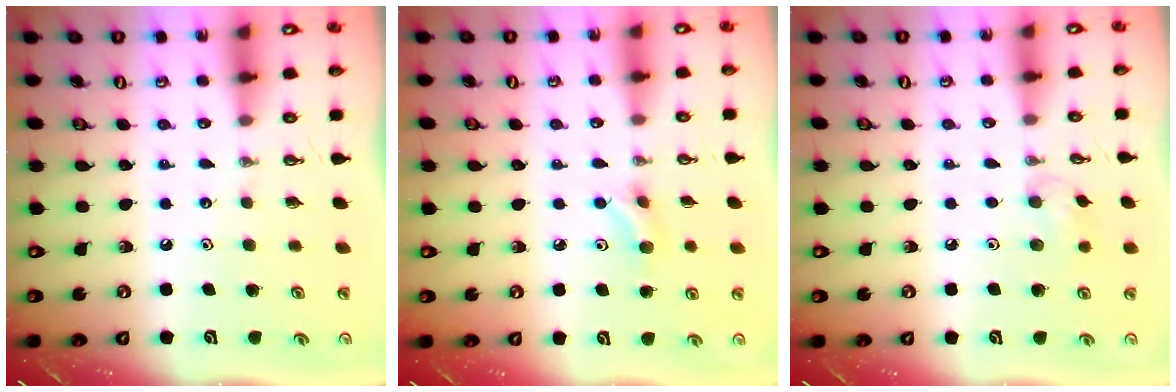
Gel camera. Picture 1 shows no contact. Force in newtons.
{"total": 5.4, "press": 5.3, "slide": 0.9}
{"total": 8.3, "press": 8.0, "slide": 2.2}